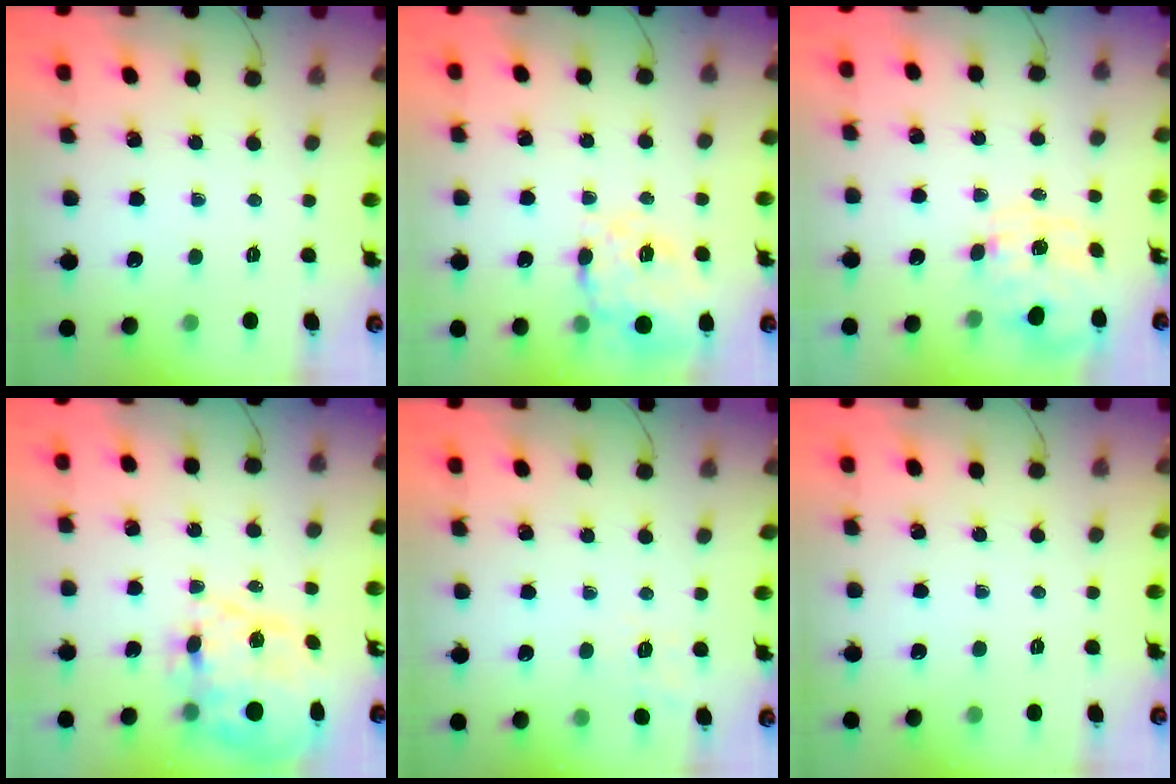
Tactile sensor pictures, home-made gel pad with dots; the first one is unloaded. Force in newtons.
{"total": 16.8, "press": 16.7, "slide": 1.9}
{"total": 8.7, "press": 8.5, "slide": 2.0}
{"total": 19.3, "press": 18.9, "slide": 4.3}
{"total": 2.1, "press": 0.6, "slide": 2.0}
{"total": 0.0}